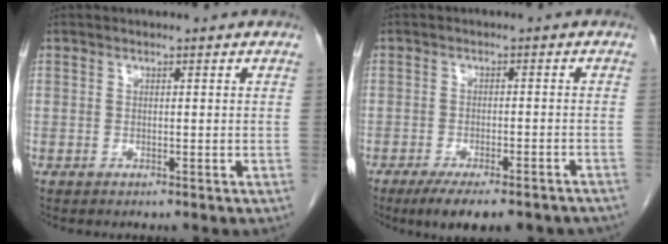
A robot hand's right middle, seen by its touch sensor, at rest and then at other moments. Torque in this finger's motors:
{"motor_torque": [1.21, -0.93, 0.16, 0.08]}